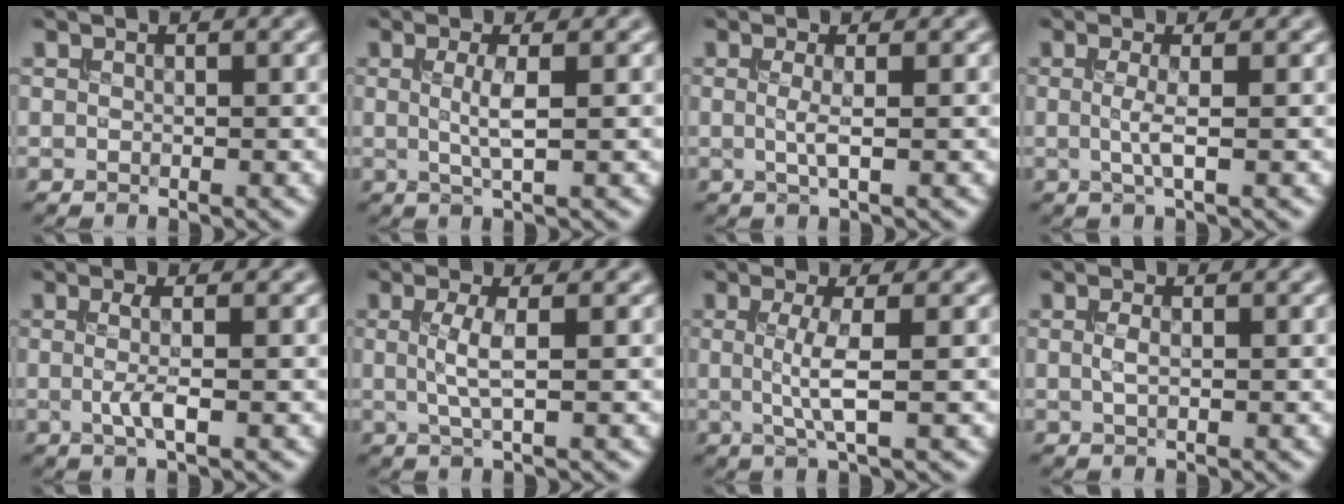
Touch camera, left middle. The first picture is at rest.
{"total": 2.2, "force": [0.1, 0.2, 2.2], "torque": [-0.043, -0.002, 0.002]}
{"total": 1.5, "force": [-0.1, 0.1, 1.5], "torque": [-0.032, -0.002, -0.004]}
{"total": 1.8, "force": [-0.2, 0.1, 1.8], "torque": [-0.040, -0.002, -0.005]}
{"total": 2.1, "force": [-0.2, 0.2, 2.1], "torque": [-0.046, -0.002, -0.005]}
{"total": 2.4, "force": [0.1, 0.3, 2.4], "torque": [-0.051, 0.000, 0.001]}
{"total": 3.1, "force": [-0.1, 0.4, 3.0], "torque": [-0.062, -0.003, -0.003]}
{"total": 0.9, "force": [0.0, 0.2, 0.8], "torque": [-0.022, 0.002, 0.000]}